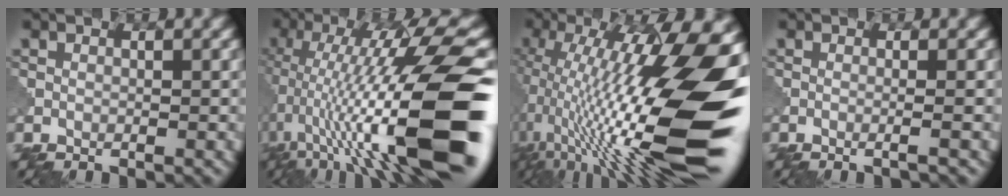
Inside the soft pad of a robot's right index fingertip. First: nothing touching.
{"total": 17.6, "force": [-3.8, 4.4, 16.6], "torque": [-0.279, 0.027, -0.067]}
{"total": 19.2, "force": [-1.7, 5.1, 18.5], "torque": [-0.308, 0.024, -0.034]}
{"total": 1.7, "force": [-0.2, 0.6, 1.6], "torque": [-0.017, -0.001, -0.023]}